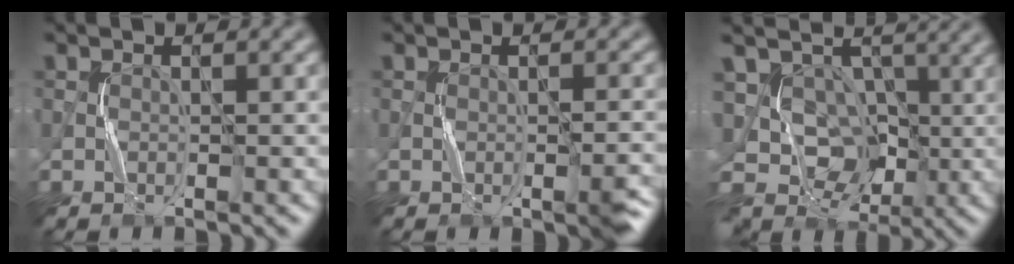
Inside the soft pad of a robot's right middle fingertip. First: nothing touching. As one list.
[{"total": 1.6, "force": [-0.5, 0.5, 1.5], "torque": [-0.025, -0.003, -0.003]}, {"total": 10.1, "force": [-2.1, 7.9, 6.0], "torque": [-0.112, 0.019, -0.017]}]